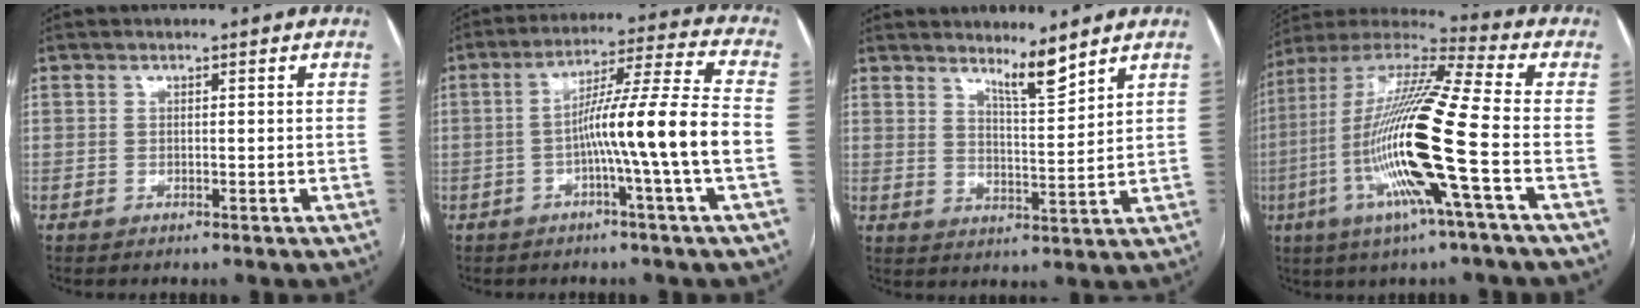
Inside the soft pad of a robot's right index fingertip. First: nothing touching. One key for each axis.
{"total": 12.5, "fx": -2.8, "fy": -2.0, "fz": 12.0, "tx": -0.198, "ty": 0.011, "tz": -0.053}
{"total": 4.8, "fx": 4.2, "fy": -0.3, "fz": 2.4, "tx": -0.044, "ty": -0.022, "tz": 0.076}
{"total": 20.3, "fx": -5.1, "fy": 0.1, "fz": 19.6, "tx": -0.403, "ty": -0.016, "tz": -0.110}